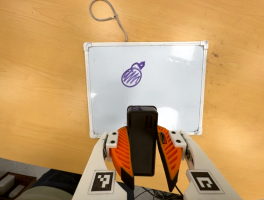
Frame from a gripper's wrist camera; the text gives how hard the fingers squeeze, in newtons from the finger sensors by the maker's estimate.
{"total": 9.7, "left": 8.1, "right": 11.3}